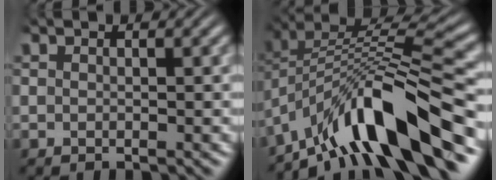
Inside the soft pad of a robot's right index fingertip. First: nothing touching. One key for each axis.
{"total": 9.8, "fx": -4.2, "fy": 3.9, "fz": 7.9, "tx": -0.136, "ty": -0.016, "tz": -0.058}